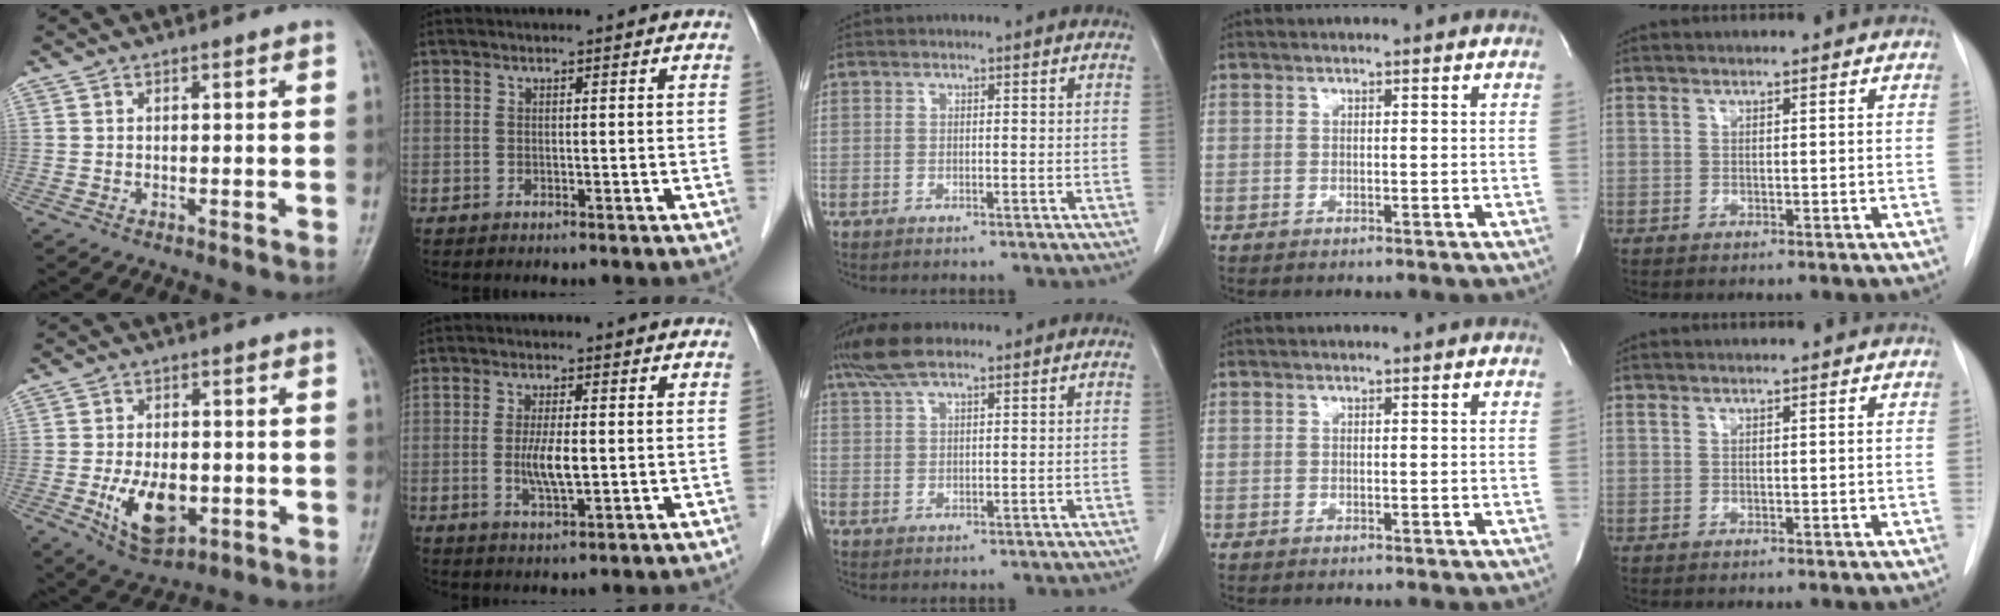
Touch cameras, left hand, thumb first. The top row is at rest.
{"thumb": {"total": 10.2, "force": [-2.9, 5.9, 7.8], "torque": [-0.119, 0.000, -0.039]}, "index": {"total": 4.8, "force": [-0.4, 1.0, 4.7], "torque": [-0.097, -0.007, -0.006]}, "middle": {"total": 6.3, "force": [4.9, 1.5, 3.7], "torque": [-0.083, 0.017, 0.093]}}